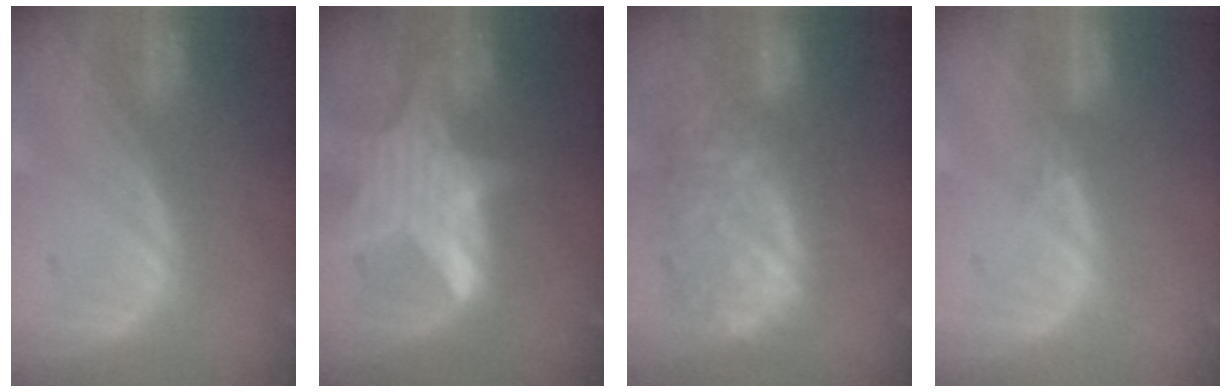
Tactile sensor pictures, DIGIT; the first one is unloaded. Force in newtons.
{"total": 7.8, "press": 7.1, "slide": 3.2}
{"total": 11.8, "press": 9.8, "slide": 6.6}
{"total": 0.7, "press": 0.7, "slide": 0.2}